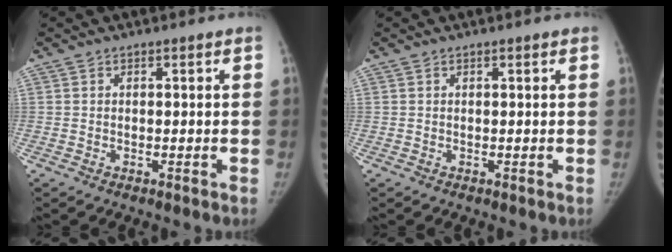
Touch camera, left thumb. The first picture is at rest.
{"total": 0.0}